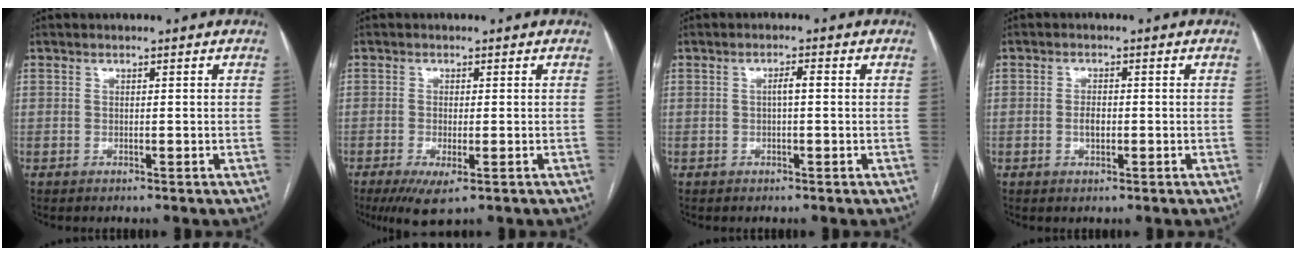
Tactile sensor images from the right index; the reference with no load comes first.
{"total": 5.0, "force": [-2.6, 1.4, 4.0], "torque": [-0.066, -0.013, -0.036]}
{"total": 1.8, "force": [0.1, 0.3, 1.8], "torque": [-0.031, 0.003, 0.001]}
{"total": 2.1, "force": [-0.5, 1.0, 1.8], "torque": [-0.032, 0.001, -0.006]}